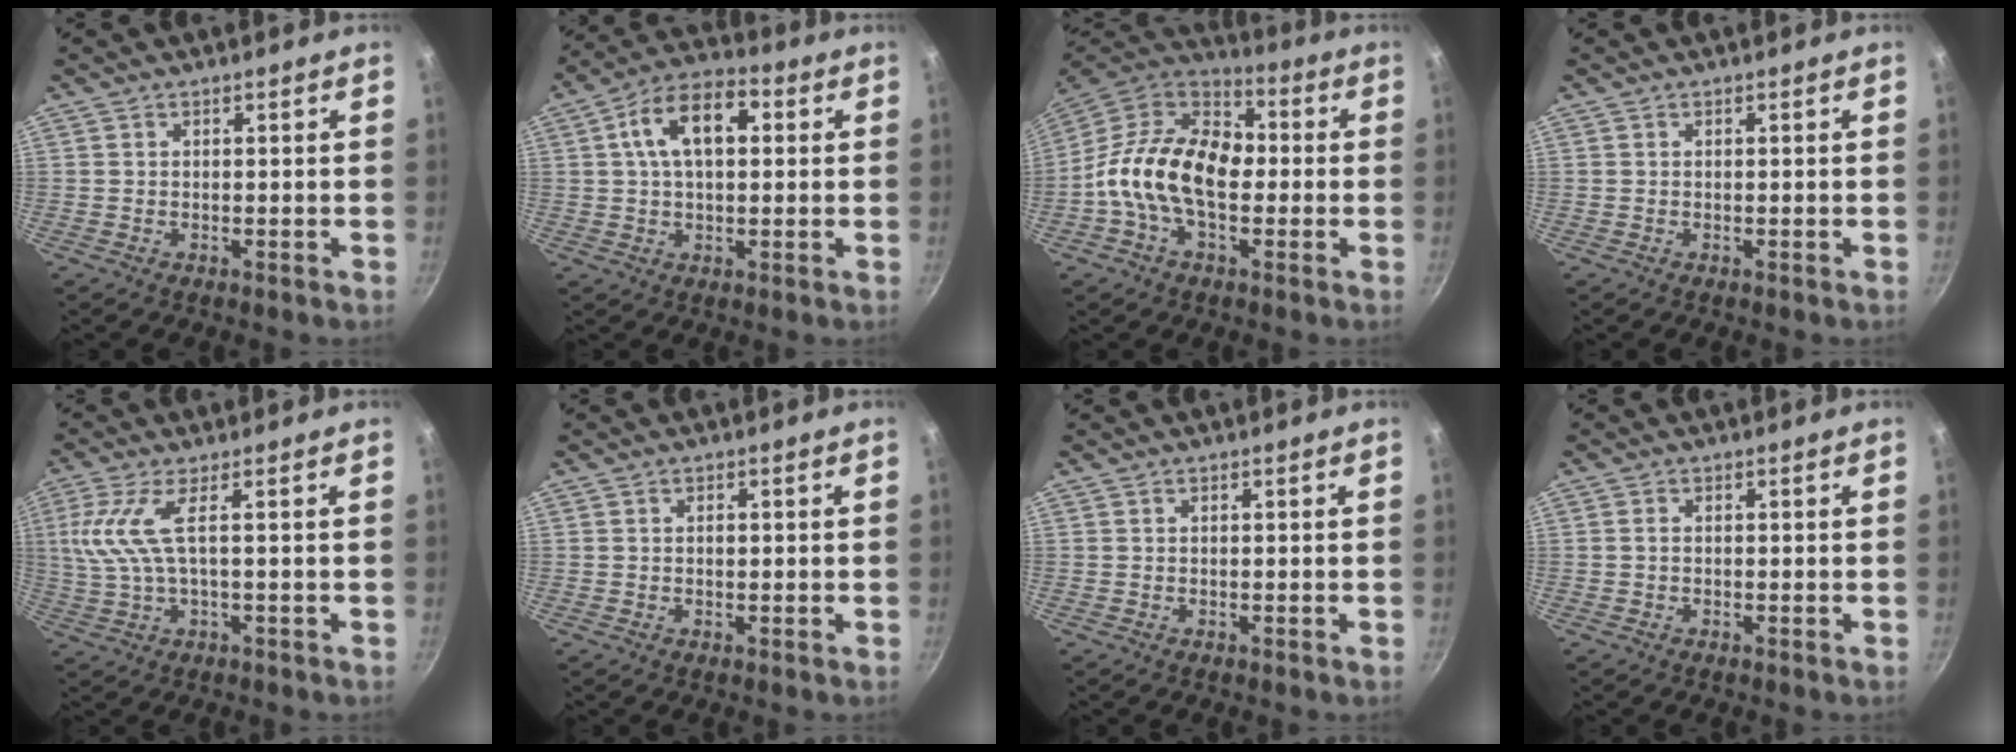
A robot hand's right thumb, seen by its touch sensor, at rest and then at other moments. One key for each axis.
{"total": 12.6, "fx": 2.7, "fy": 7.2, "fz": 10.0, "tx": -0.142, "ty": 0.025, "tz": 0.033}
{"total": 18.4, "fx": -1.5, "fy": 11.7, "fz": 14.0, "tx": -0.207, "ty": 0.035, "tz": -0.052}
{"total": 0.0}
{"total": 7.4, "fx": 0.8, "fy": 1.5, "fz": 7.2, "tx": -0.170, "ty": -0.002, "tz": 0.022}
{"total": 1.2, "fx": 0.2, "fy": 0.8, "fz": 1.0, "tx": -0.013, "ty": 0.003, "tz": 0.002}
{"total": 0.0}
{"total": 0.9, "fx": -0.1, "fy": 0.7, "fz": 0.6, "tx": -0.011, "ty": 0.004, "tz": -0.003}